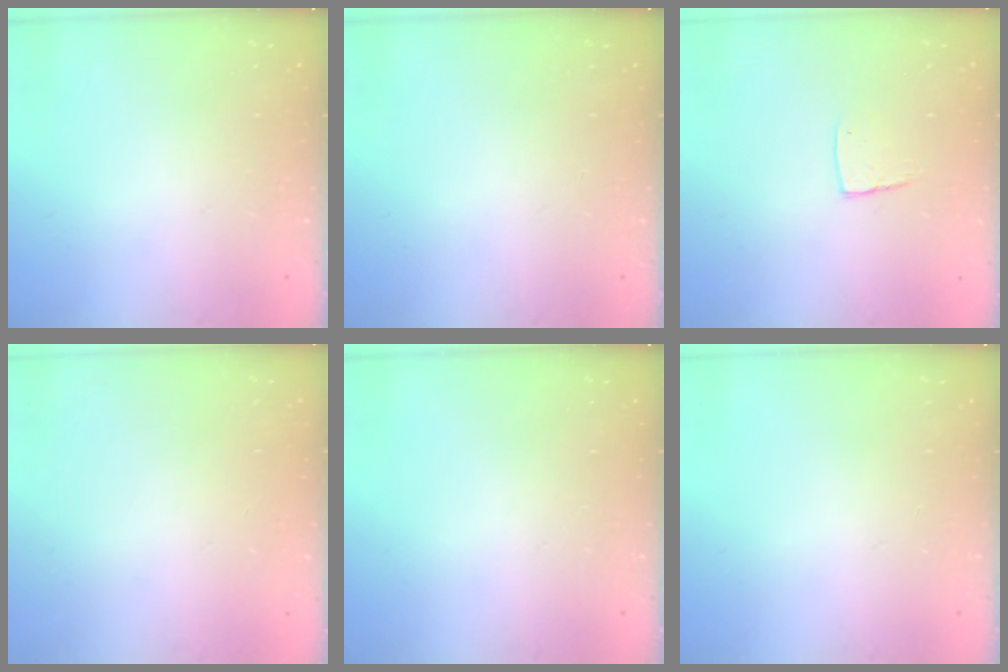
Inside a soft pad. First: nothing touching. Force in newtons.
{"total": 0.0}
{"total": 5.9, "press": 5.9, "slide": 0.4}
{"total": 0.0}
{"total": 0.0}
{"total": 0.0}